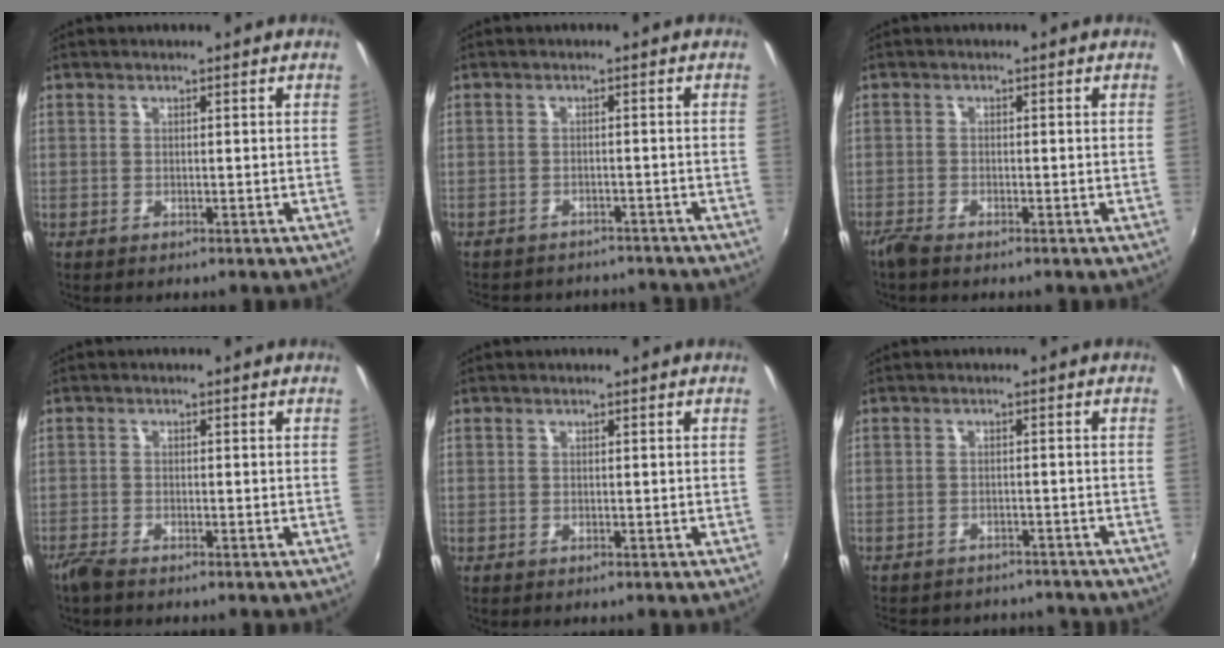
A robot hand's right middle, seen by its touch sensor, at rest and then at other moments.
{"total": 10.4, "force": [-9.4, 3.2, 3.1], "torque": [-0.076, -0.012, -0.126]}
{"total": 2.1, "force": [-1.8, 0.1, 0.9], "torque": [-0.026, -0.008, -0.040]}
{"total": 2.4, "force": [-2.2, 0.3, 1.1], "torque": [-0.032, -0.008, -0.046]}
{"total": 0.0}
{"total": 11.7, "force": [-10.5, 3.9, 3.6], "torque": [-0.087, -0.009, -0.138]}